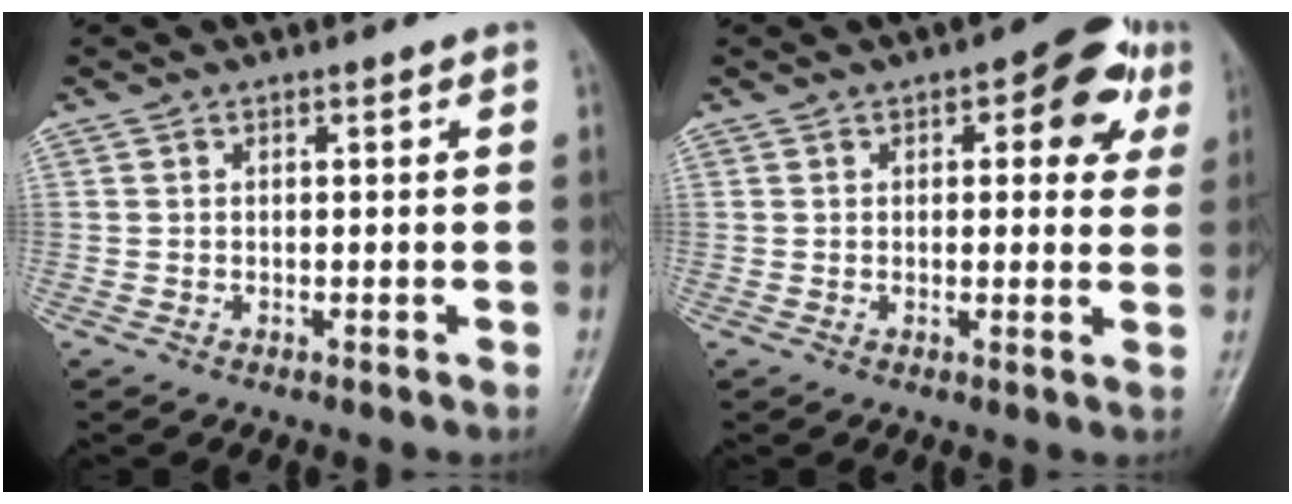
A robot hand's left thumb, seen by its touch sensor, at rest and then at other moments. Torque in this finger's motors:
{"motor_torque": [0.19, 0.22, 0.27, 0.16, 0.11]}